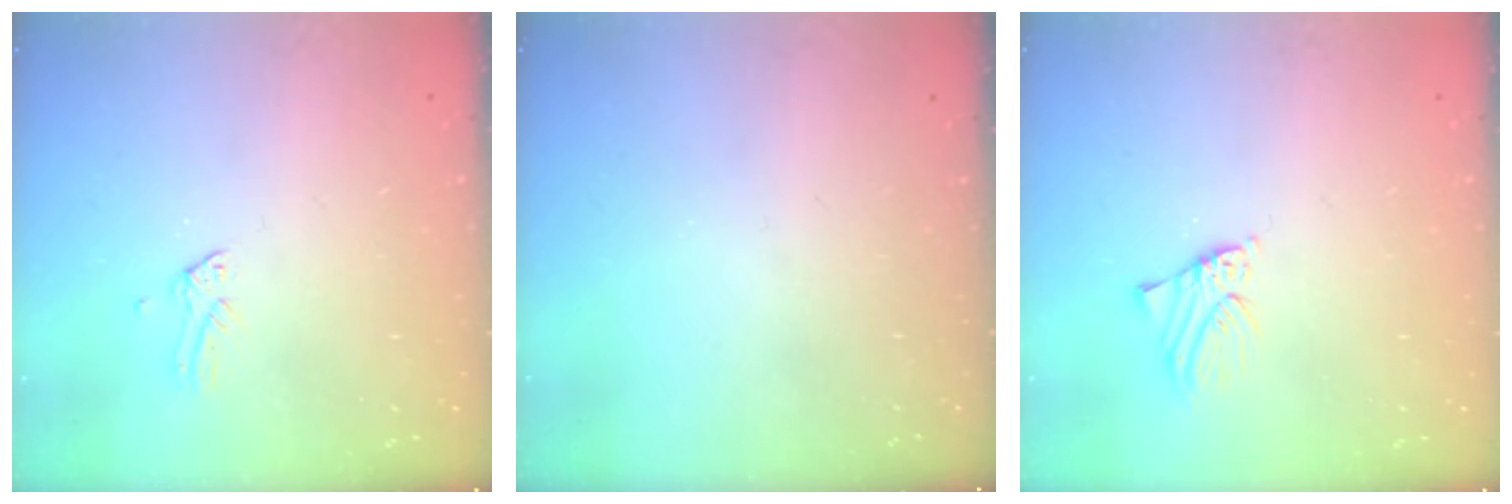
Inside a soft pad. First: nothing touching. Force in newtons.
{"total": 0.0}
{"total": 1.6, "press": 1.6, "slide": 0.1}